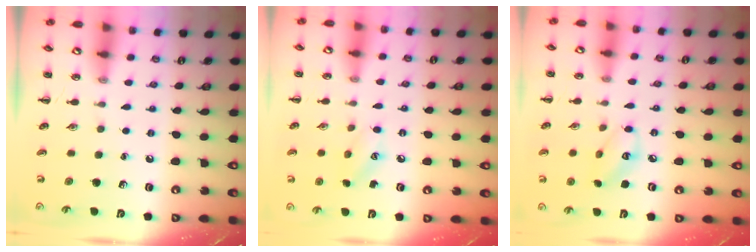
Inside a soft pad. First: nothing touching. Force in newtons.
{"total": 7.7, "press": 7.5, "slide": 2.0}
{"total": 5.9, "press": 5.8, "slide": 0.8}